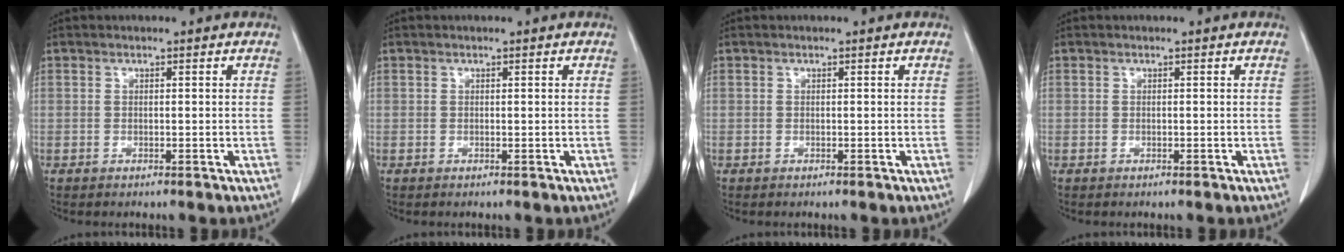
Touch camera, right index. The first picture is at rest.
{"total": 0.0}
{"total": 0.0}
{"total": 0.0}